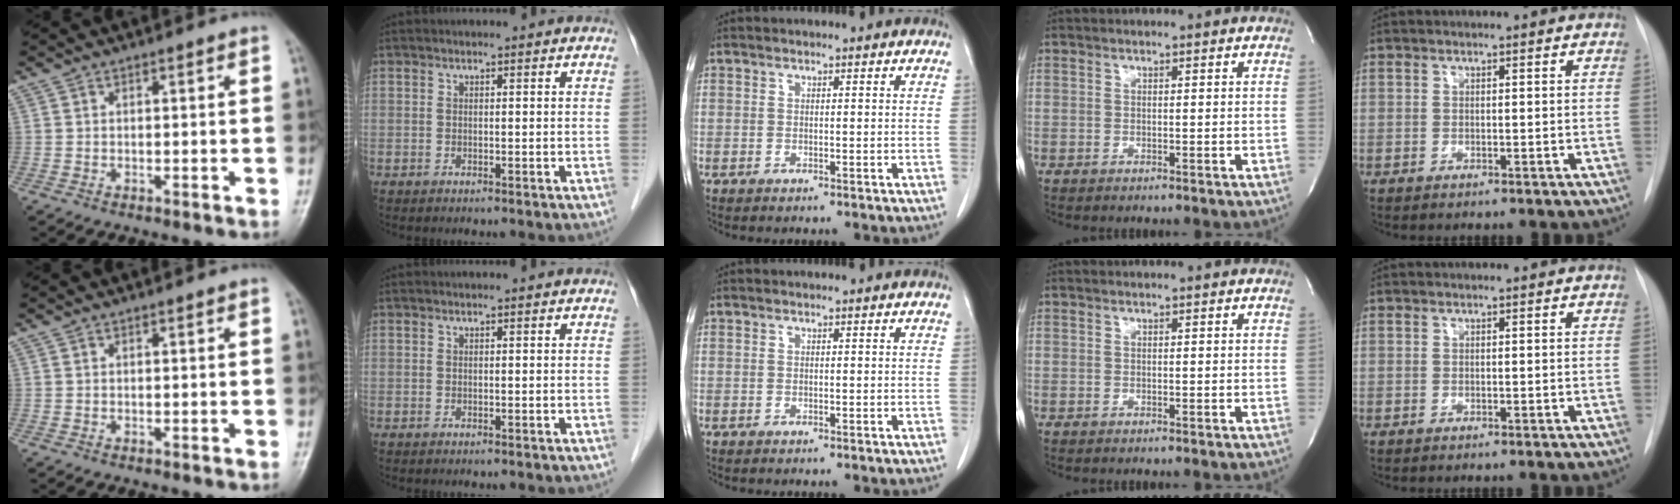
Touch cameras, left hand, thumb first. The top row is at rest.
{}